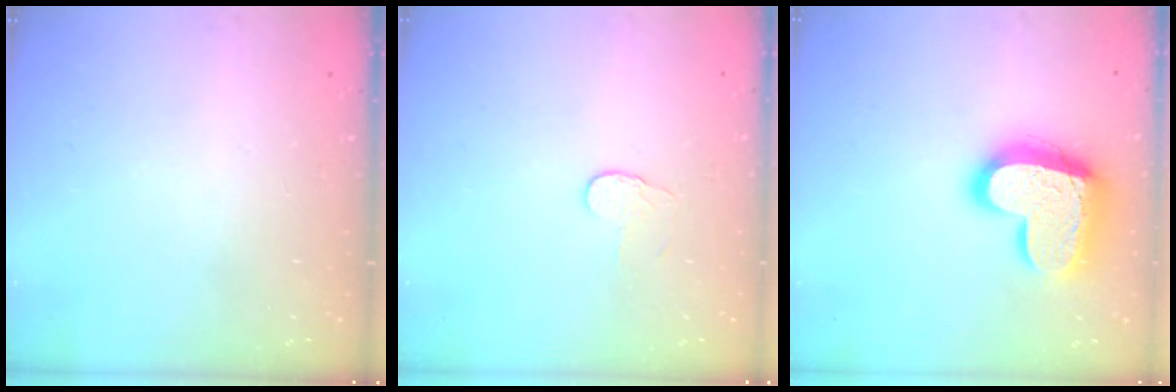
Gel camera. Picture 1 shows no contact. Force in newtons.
{"total": 3.7, "press": 3.7, "slide": 0.3}
{"total": 18.4, "press": 18.3, "slide": 1.7}